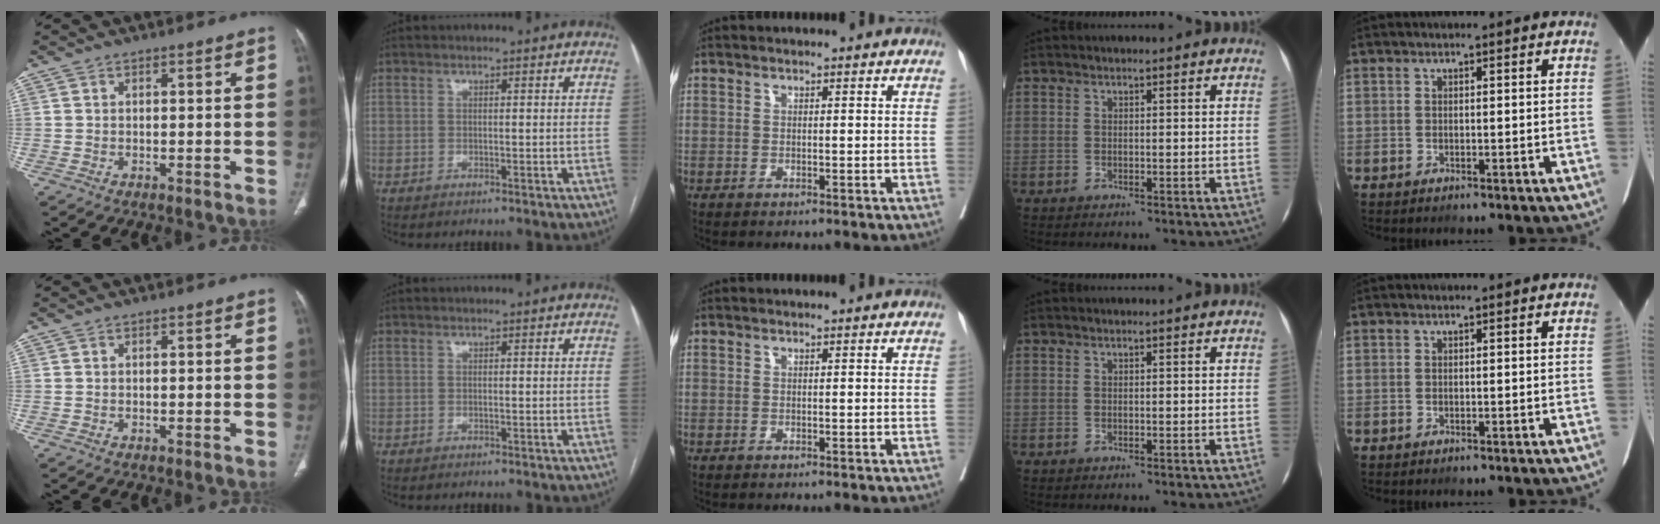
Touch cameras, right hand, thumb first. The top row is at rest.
{}